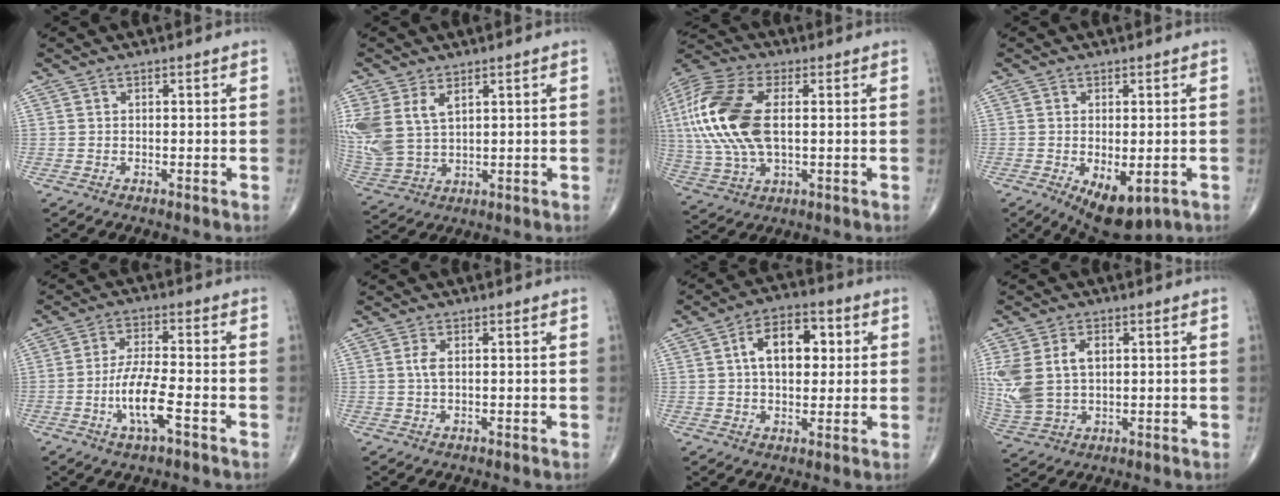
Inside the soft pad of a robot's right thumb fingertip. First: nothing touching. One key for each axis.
{"total": 12.0, "fx": 4.4, "fy": 7.5, "fz": 8.3, "tx": -0.202, "ty": -0.009, "tz": 0.104}
{"total": 20.9, "fx": 2.3, "fy": 10.9, "fz": 17.7, "tx": -0.406, "ty": 0.003, "tz": 0.039}
{"total": 8.8, "fx": -3.2, "fy": 4.2, "fz": 7.0, "tx": -0.100, "ty": -0.011, "tz": -0.036}
{"total": 8.4, "fx": -3.2, "fy": 2.0, "fz": 7.5, "tx": -0.155, "ty": 0.015, "tz": -0.060}
{"total": 1.9, "fx": 0.4, "fy": 0.7, "fz": 1.7, "tx": -0.044, "ty": 0.003, "tz": 0.011}
{"total": 11.2, "fx": 2.3, "fy": 6.7, "fz": 8.7, "tx": -0.105, "ty": 0.011, "tz": 0.030}
{"total": 12.6, "fx": 2.4, "fy": 8.3, "fz": 9.1, "tx": -0.207, "ty": 0.005, "tz": 0.058}